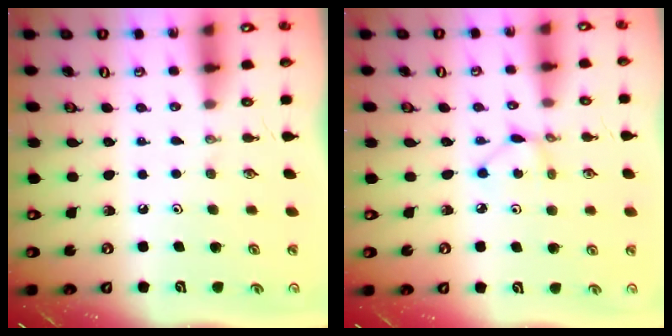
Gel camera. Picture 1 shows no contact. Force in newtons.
{"total": 3.1, "press": 3.1, "slide": 0.4}